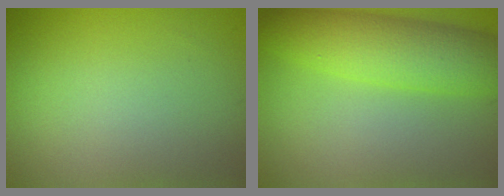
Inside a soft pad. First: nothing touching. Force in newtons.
{"total": 6.4, "press": 6.4, "slide": 0.2}